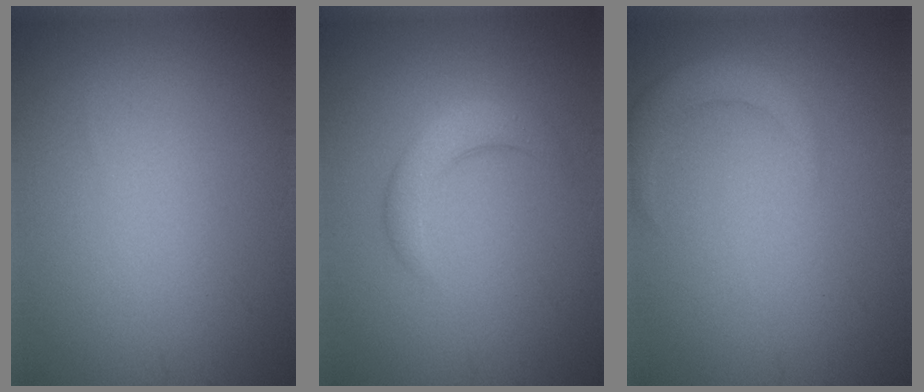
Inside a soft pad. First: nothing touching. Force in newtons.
{"total": 3.0, "press": 3.0, "slide": 0.2}
{"total": 2.4, "press": 2.4, "slide": 0.3}